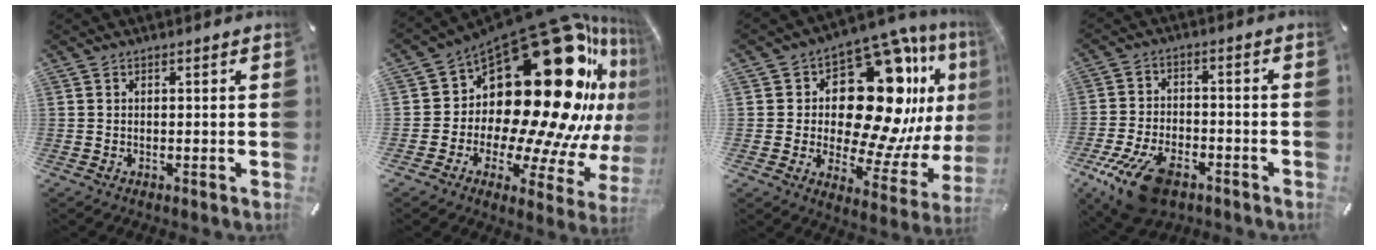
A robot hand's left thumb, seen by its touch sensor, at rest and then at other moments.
{"total": 38.1, "force": [12.8, 20.8, 29.2], "torque": [-0.412, -0.168, 0.276]}
{"total": 22.3, "force": [8.5, 12.9, 16.0], "torque": [-0.222, -0.091, 0.147]}
{"total": 13.4, "force": [-7.8, 6.8, 8.5], "torque": [-0.170, 0.035, -0.138]}